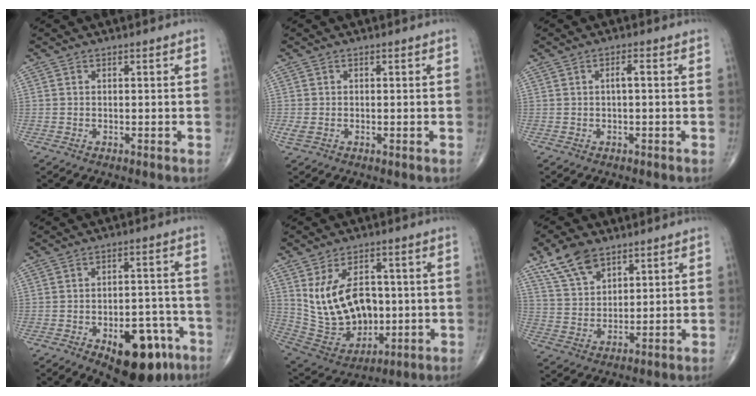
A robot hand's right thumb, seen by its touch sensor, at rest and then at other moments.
{"total": 1.6, "force": [-0.3, 0.9, 1.3], "torque": [-0.037, -0.001, -0.006]}
{"total": 1.5, "force": [0.1, 0.3, 1.5], "torque": [-0.032, 0.005, 0.000]}
{"total": 15.7, "force": [-7.8, 7.9, 11.1], "torque": [-0.118, 0.045, -0.098]}
{"total": 16.1, "force": [1.7, 11.1, 11.5], "torque": [-0.169, -0.005, 0.058]}
{"total": 9.2, "force": [6.0, 5.0, 4.9], "torque": [-0.077, -0.025, 0.121]}